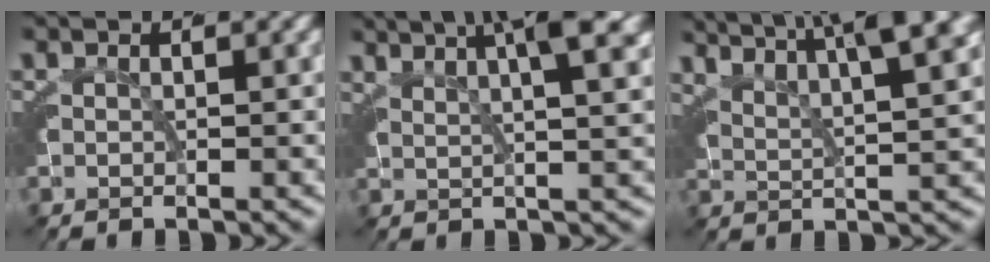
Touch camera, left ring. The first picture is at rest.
{"total": 8.8, "force": [5.7, 2.8, 6.1], "torque": [-0.065, 0.035, 0.075]}
{"total": 9.8, "force": [6.9, 4.1, 5.6], "torque": [-0.066, 0.040, 0.084]}